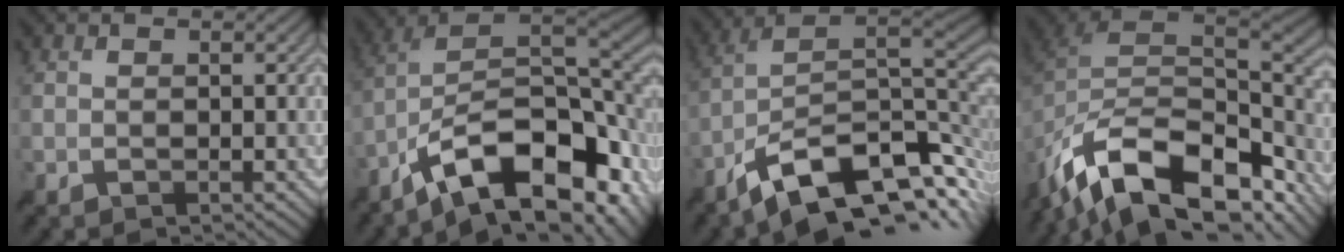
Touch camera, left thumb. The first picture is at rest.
{"total": 17.6, "force": [-7.1, 8.1, 13.9], "torque": [-0.237, -0.002, -0.113]}
{"total": 14.8, "force": [-6.5, 6.6, 11.5], "torque": [-0.215, 0.000, -0.111]}
{"total": 16.4, "force": [-9.4, 9.3, 9.6], "torque": [-0.229, -0.038, -0.146]}